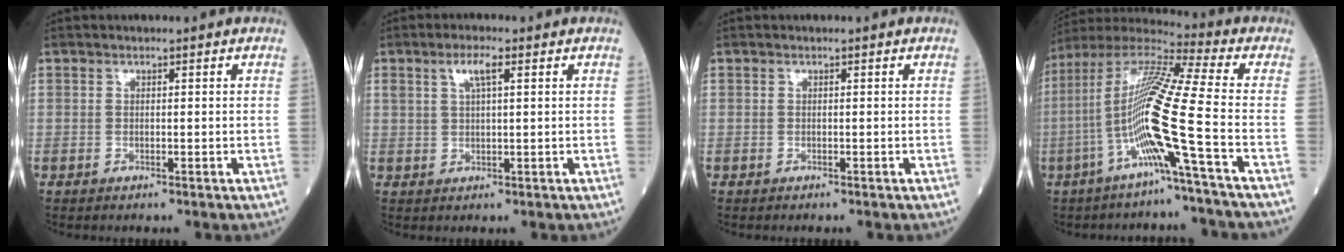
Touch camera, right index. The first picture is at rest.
{"total": 3.4, "force": [1.5, 0.6, 2.9], "torque": [-0.061, 0.010, 0.030]}
{"total": 0.0}
{"total": 15.7, "force": [-4.7, -1.8, 14.9], "torque": [-0.293, 0.002, -0.103]}